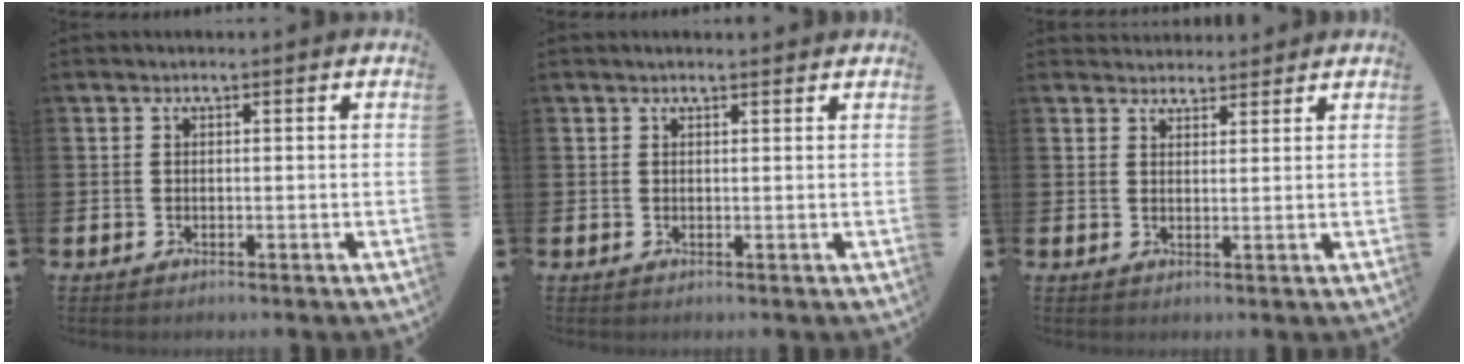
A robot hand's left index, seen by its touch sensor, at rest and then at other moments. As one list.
[{"total": 1.0, "force": [0.9, 0.1, 0.3], "torque": [0.004, -0.002, 0.014]}, {"total": 3.0, "force": [2.9, 0.9, -0.3], "torque": [0.009, -0.013, 0.052]}]